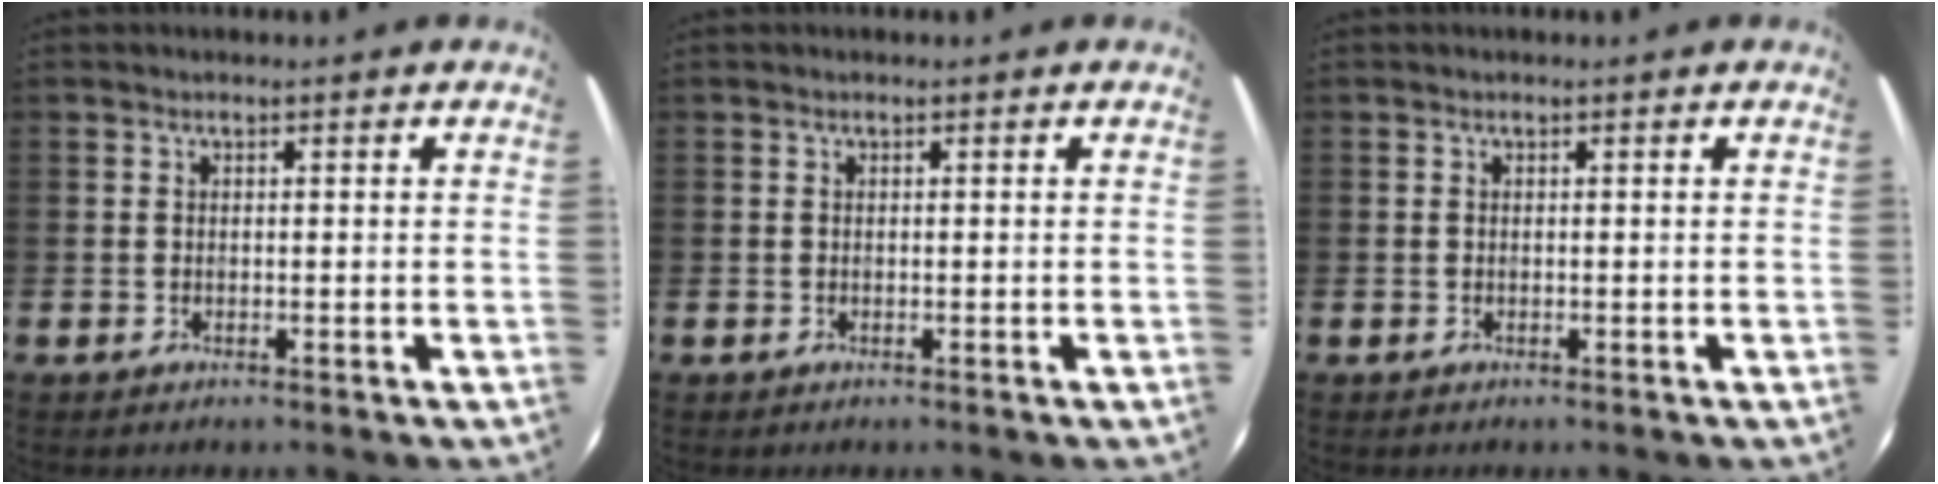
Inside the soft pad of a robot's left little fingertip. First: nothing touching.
{"total": 0.0}
{"total": 0.0}